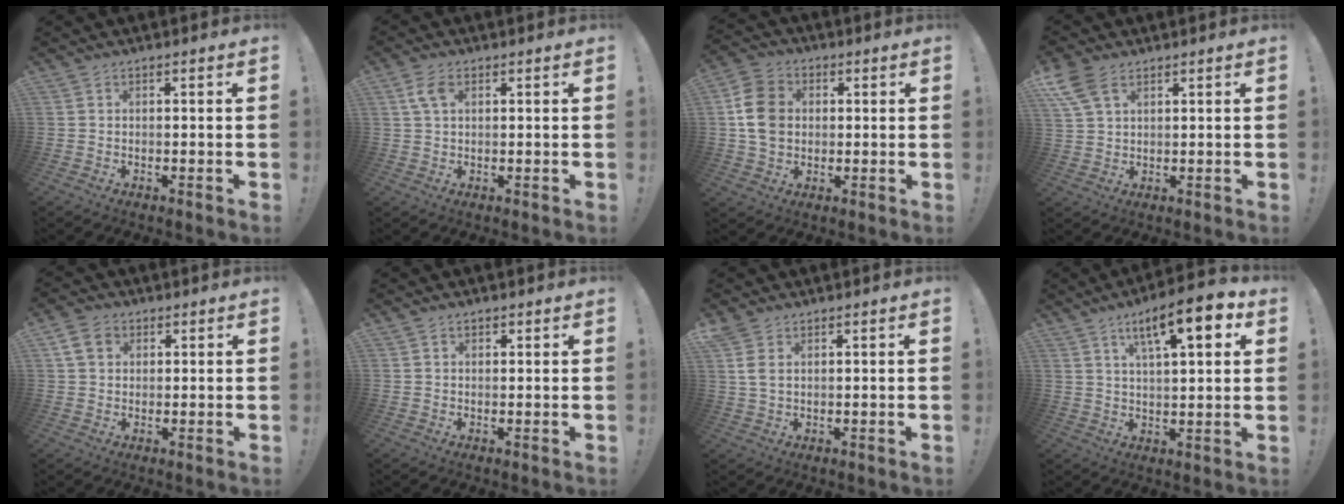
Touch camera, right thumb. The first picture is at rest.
{"total": 4.9, "force": [1.8, 2.7, 3.7], "torque": [-0.066, 0.003, 0.034]}
{"total": 11.8, "force": [1.0, 9.6, 6.7], "torque": [-0.117, 0.011, 0.023]}
{"total": 7.8, "force": [4.2, 4.0, 5.2], "torque": [-0.102, -0.008, 0.085]}
{"total": 6.8, "force": [2.8, 5.2, 3.5], "torque": [-0.061, 0.003, 0.059]}
{"total": 1.1, "force": [0.8, 0.7, 0.3], "torque": [-0.004, 0.000, 0.014]}
{"total": 4.3, "force": [1.8, 2.4, 3.1], "torque": [-0.063, -0.004, 0.035]}
{"total": 13.1, "force": [6.1, 3.7, 11.0], "torque": [-0.159, -0.024, 0.091]}